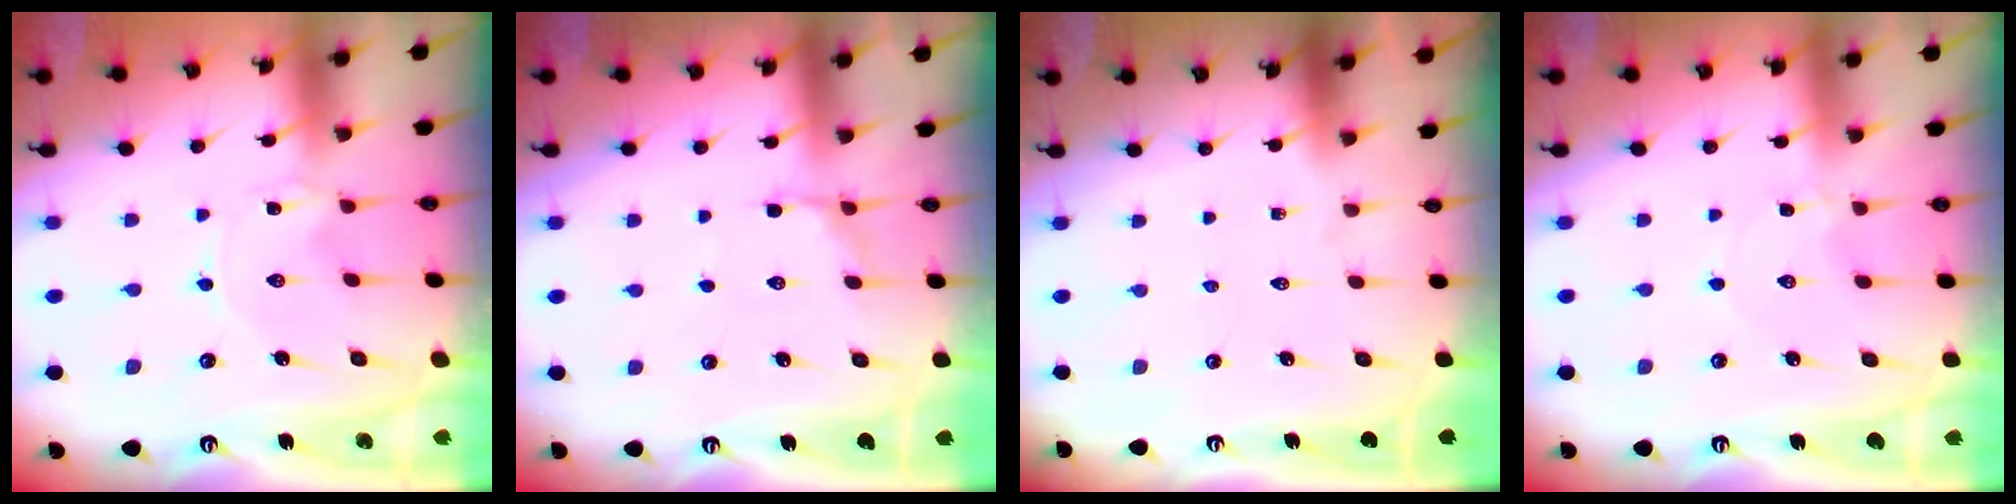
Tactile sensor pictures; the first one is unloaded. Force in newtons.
{"total": 4.5, "press": 4.2, "slide": 1.8}
{"total": 0.0}
{"total": 1.0, "press": 1.0, "slide": 0.1}